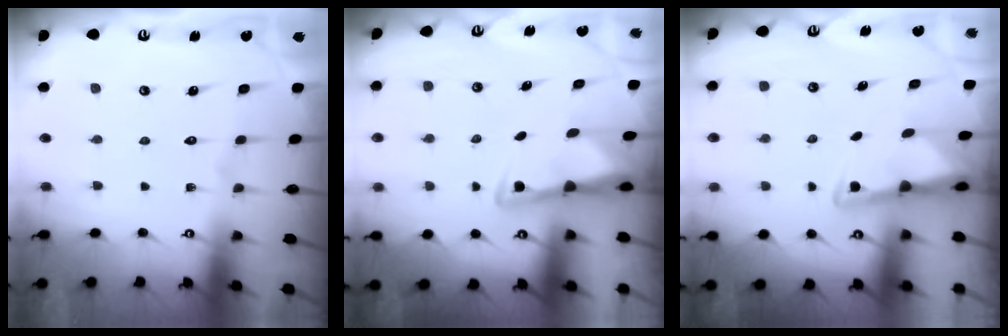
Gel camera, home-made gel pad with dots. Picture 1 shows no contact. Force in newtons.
{"total": 3.0, "press": 2.9, "slide": 0.6}
{"total": 3.0, "press": 2.9, "slide": 0.6}